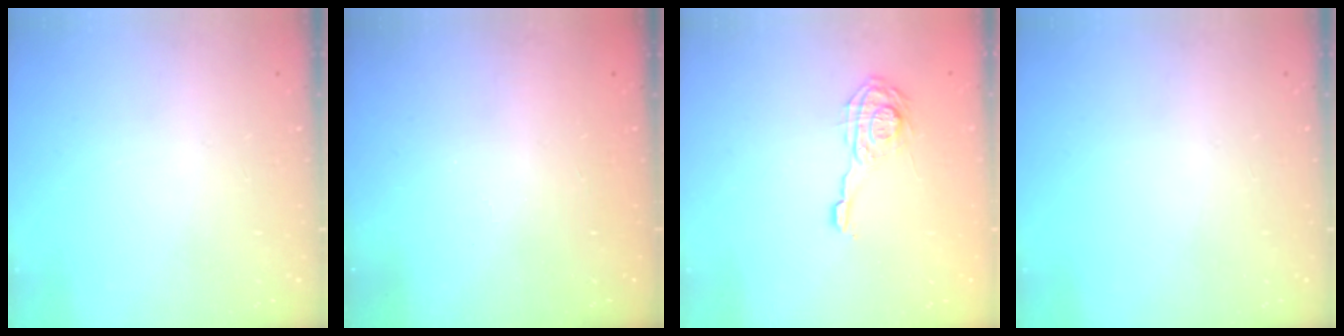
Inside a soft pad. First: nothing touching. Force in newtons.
{"total": 1.9, "press": 1.9, "slide": 0.6}
{"total": 10.3, "press": 10.3, "slide": 0.8}
{"total": 0.0}